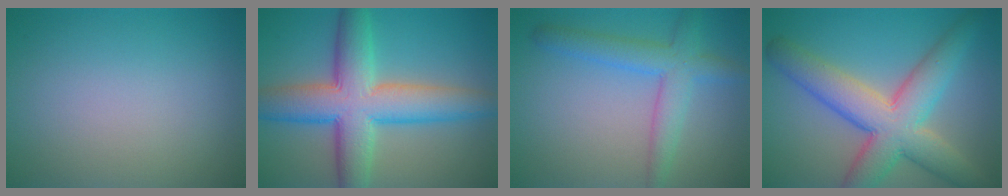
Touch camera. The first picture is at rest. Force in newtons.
{"total": 9.5, "press": 9.5, "slide": 0.0}
{"total": 4.2, "press": 4.2, "slide": 0.2}
{"total": 8.9, "press": 8.9, "slide": 0.3}